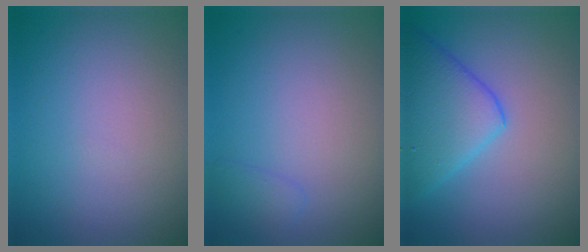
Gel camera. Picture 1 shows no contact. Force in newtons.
{"total": 1.0, "press": 1.0, "slide": 0.1}
{"total": 5.8, "press": 5.8, "slide": 0.3}